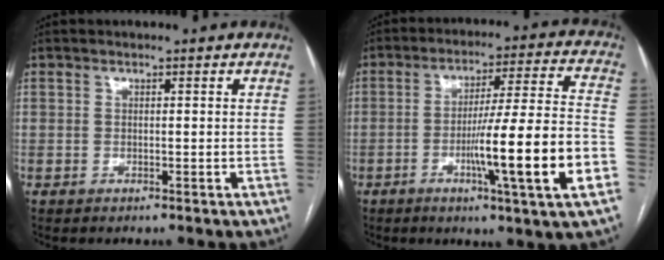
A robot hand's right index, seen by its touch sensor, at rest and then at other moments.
{"total": 17.1, "force": [-5.2, -0.6, 16.3], "torque": [-0.247, -0.005, -0.082]}